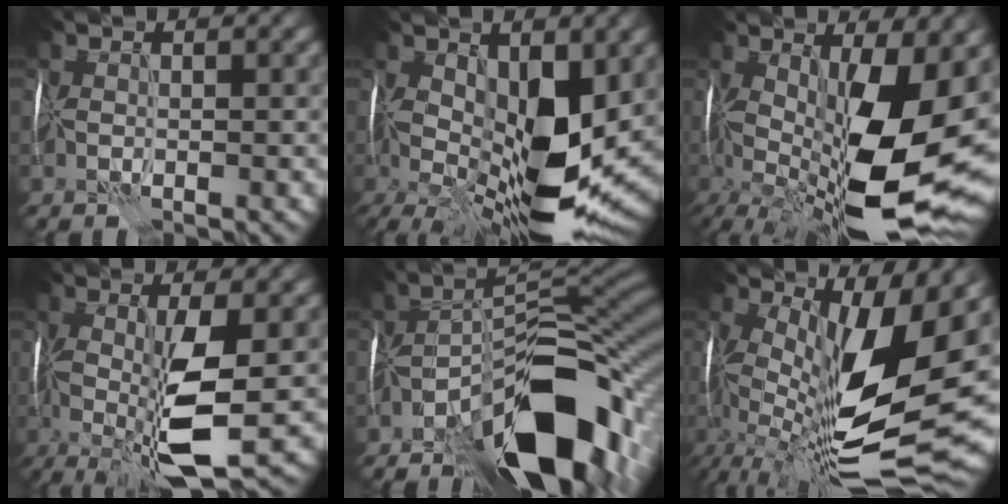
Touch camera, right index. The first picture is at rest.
{"total": 12.8, "force": [0.3, 5.8, 11.4], "torque": [-0.211, -0.019, 0.006]}
{"total": 16.1, "force": [-0.5, 5.8, 15.0], "torque": [-0.247, -0.013, 0.002]}
{"total": 8.4, "force": [-1.1, 2.0, 8.1], "torque": [-0.166, -0.010, -0.019]}
{"total": 14.2, "force": [-8.0, 5.7, 10.2], "torque": [-0.137, 0.005, -0.138]}
{"total": 15.5, "force": [-0.4, 5.5, 14.4], "torque": [-0.258, -0.014, 0.001]}